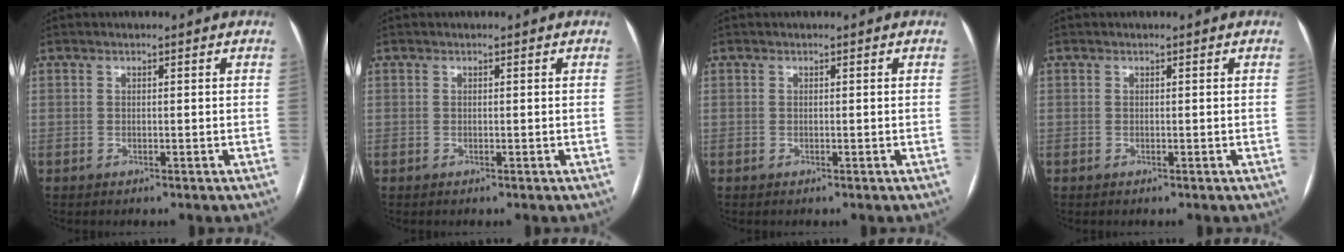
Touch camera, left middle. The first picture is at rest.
{"total": 0.0}
{"total": 0.0}
{"total": 0.0}